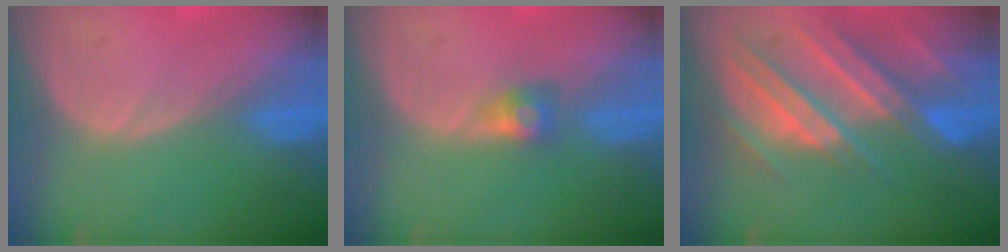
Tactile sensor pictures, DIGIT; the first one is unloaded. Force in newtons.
{"total": 2.8, "press": 2.4, "slide": 1.5}
{"total": 11.0, "press": 9.8, "slide": 5.0}